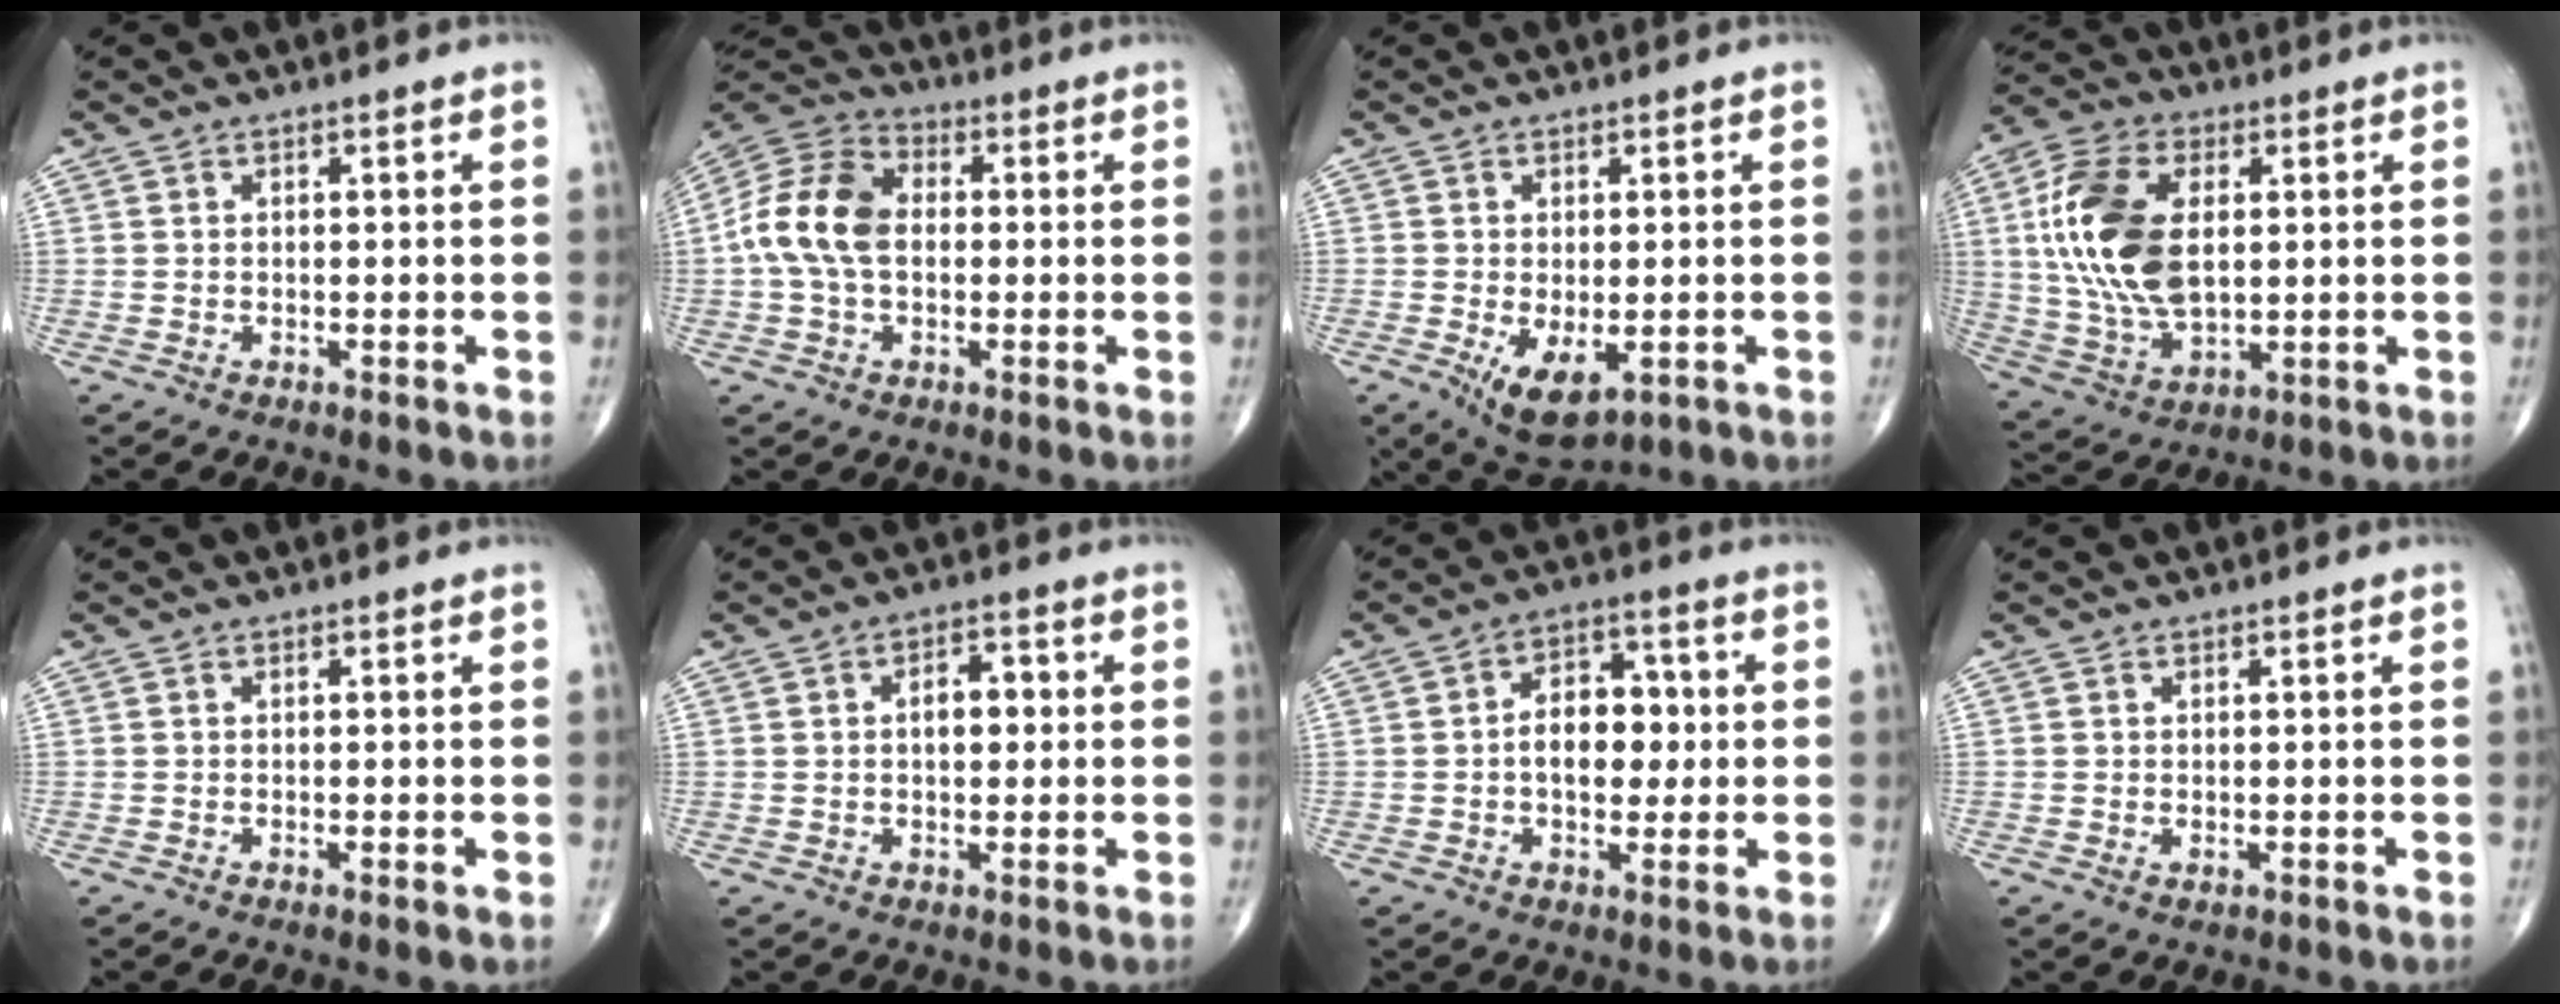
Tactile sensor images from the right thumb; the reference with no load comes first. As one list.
[{"total": 12.8, "force": [0.0, 8.5, 9.5], "torque": [-0.188, 0.033, -0.009]}, {"total": 7.4, "force": [-2.1, 3.6, 6.1], "torque": [-0.100, -0.016, -0.021]}, {"total": 17.9, "force": [2.7, 10.1, 14.6], "torque": [-0.291, -0.003, 0.050]}, {"total": 0.8, "force": [-0.1, 0.0, 0.8], "torque": [-0.017, -0.004, -0.004]}, {"total": 5.2, "force": [0.5, 3.0, 4.2], "torque": [-0.051, 0.012, 0.003]}, {"total": 9.5, "force": [0.0, 6.2, 7.2], "torque": [-0.076, 0.020, -0.007]}, {"total": 0.8, "force": [-0.1, 0.4, 0.7], "torque": [-0.013, -0.002, -0.001]}]